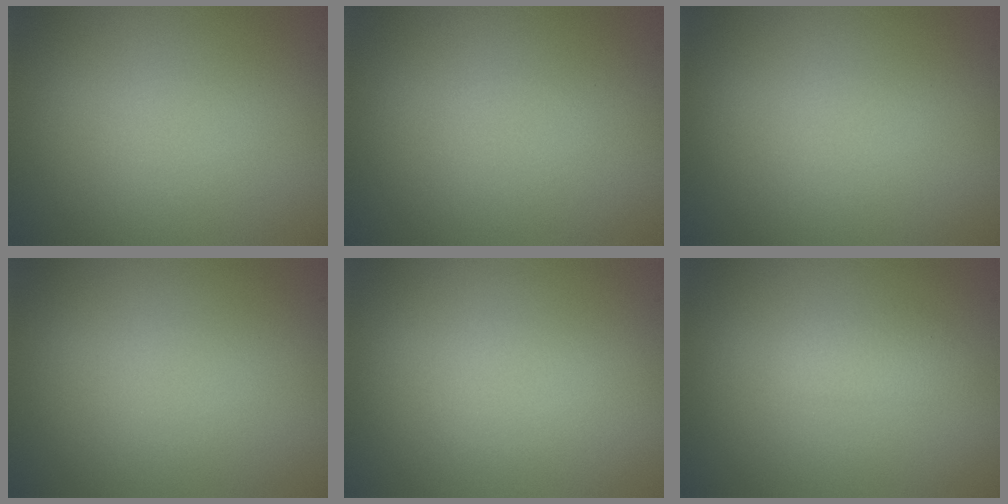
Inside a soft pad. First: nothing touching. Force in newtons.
{"total": 0.0}
{"total": 0.0}
{"total": 0.0}
{"total": 0.0}
{"total": 1.3, "press": 1.3, "slide": 0.1}